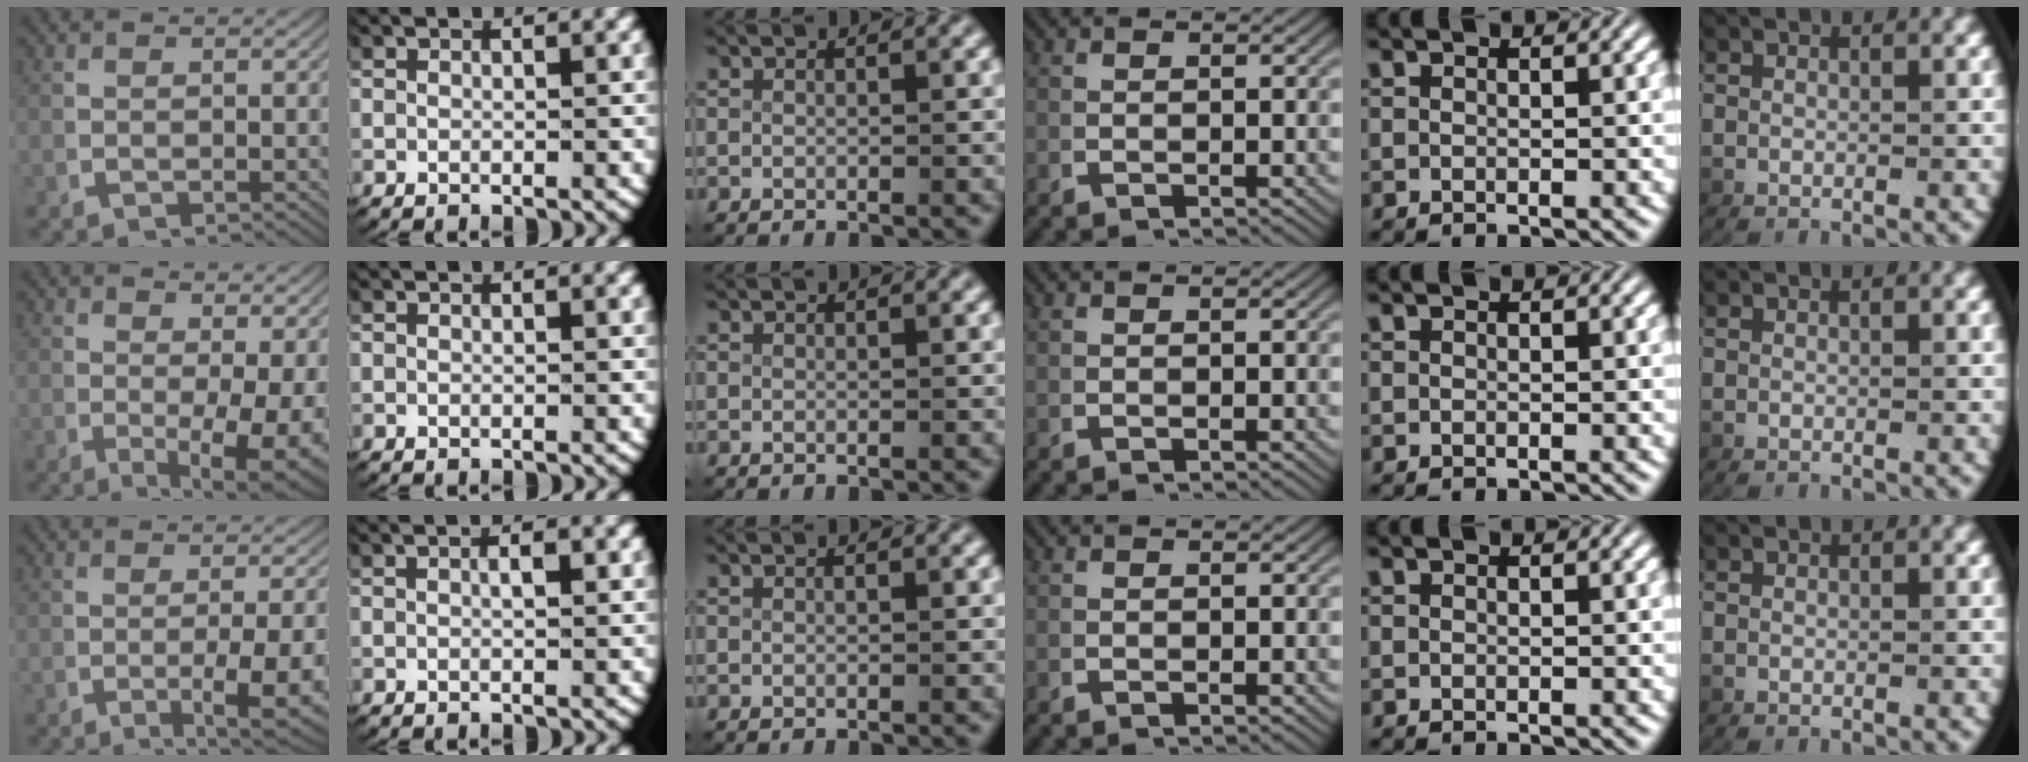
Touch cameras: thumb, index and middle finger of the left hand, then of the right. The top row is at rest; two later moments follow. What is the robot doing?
{"motion": "lift_and_place", "object": "map"}